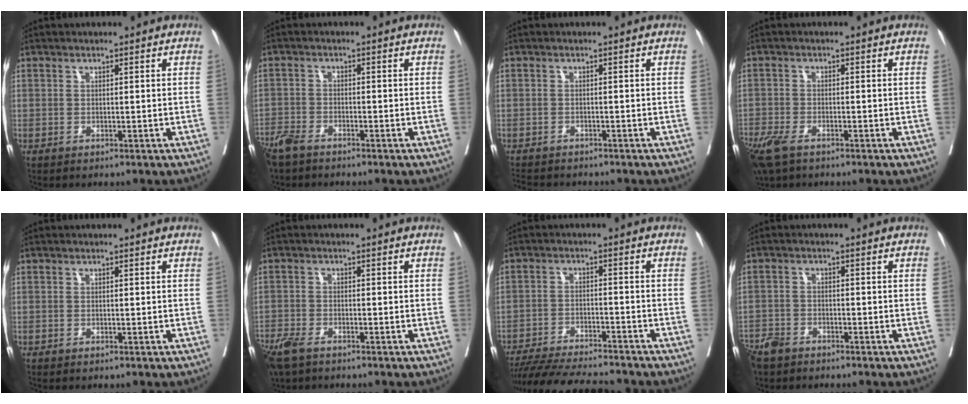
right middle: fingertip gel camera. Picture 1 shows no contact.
{"total": 4.7, "force": [-3.9, 1.2, 2.1], "torque": [-0.045, -0.009, -0.078]}
{"total": 6.4, "force": [-5.7, 1.6, 2.2], "torque": [-0.031, -0.006, -0.083]}
{"total": 8.2, "force": [-5.6, 3.1, 5.0], "torque": [-0.113, -0.021, -0.101]}
{"total": 0.0}
{"total": 6.5, "force": [-4.9, 2.3, 3.7], "torque": [-0.076, -0.014, -0.091]}
{"total": 15.4, "force": [-14.0, 1.4, 6.1], "torque": [-0.103, -0.023, -0.212]}
{"total": 4.3, "force": [-3.6, 1.9, 1.4], "torque": [-0.032, -0.004, -0.069]}